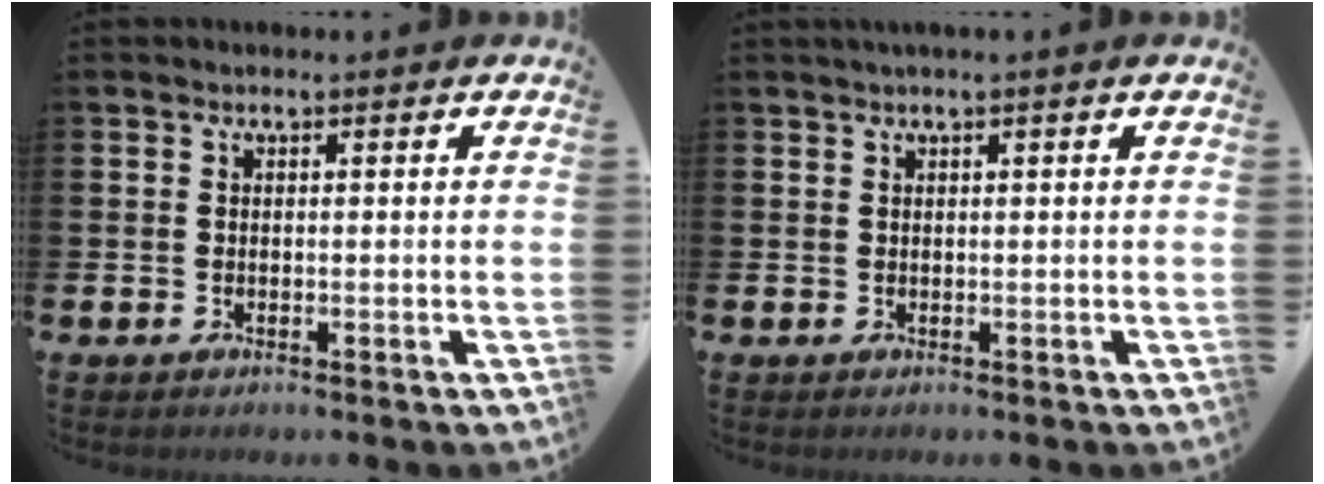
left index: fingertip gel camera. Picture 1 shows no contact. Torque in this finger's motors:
{"motor_torque": [0.88, -1.24, 0.67, 0.15]}